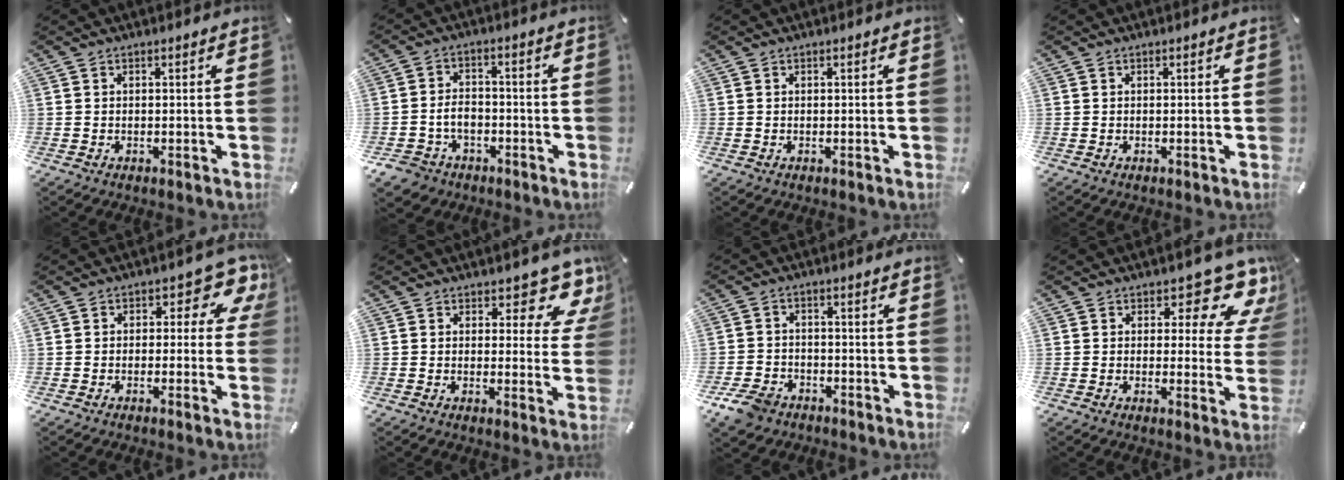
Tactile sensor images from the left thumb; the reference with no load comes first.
{"total": 6.6, "force": [-2.1, 5.6, 2.8], "torque": [-0.071, 0.013, -0.039]}
{"total": 0.0}
{"total": 0.0}
{"total": 7.7, "force": [2.9, 4.4, 5.6], "torque": [-0.065, -0.019, 0.044]}
{"total": 8.2, "force": [6.1, 3.6, 4.2], "torque": [-0.038, -0.051, 0.102]}
{"total": 6.0, "force": [-4.0, 3.8, 2.2], "torque": [-0.055, 0.021, -0.080]}
{"total": 11.1, "force": [7.0, 5.0, 7.0], "torque": [-0.073, -0.055, 0.115]}